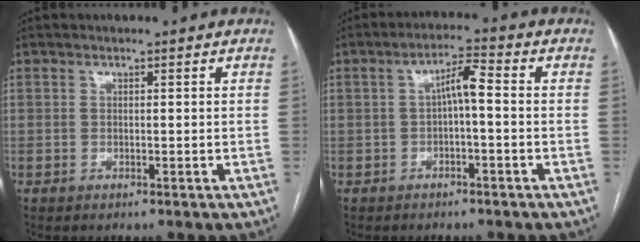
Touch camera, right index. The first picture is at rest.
{"total": 4.2, "force": [-0.2, 0.7, 4.2], "torque": [-0.071, 0.019, -0.003]}